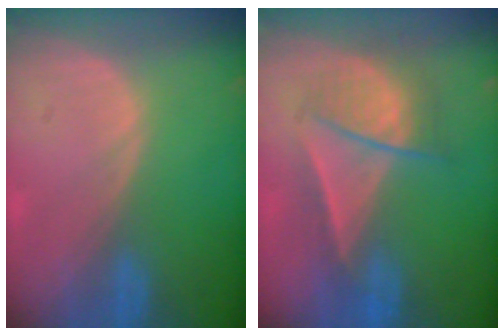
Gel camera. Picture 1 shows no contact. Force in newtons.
{"total": 6.6, "press": 6.6, "slide": 0.5}